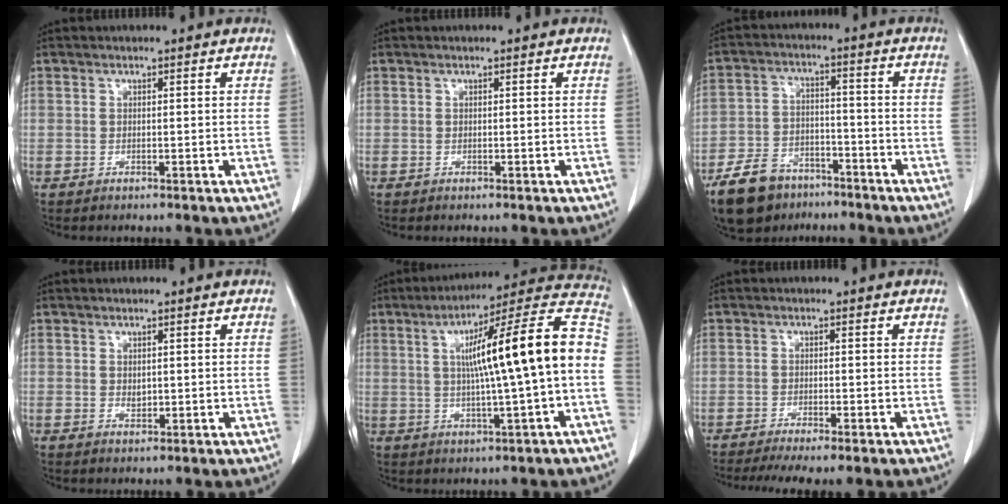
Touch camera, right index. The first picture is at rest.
{"total": 0.0}
{"total": 10.4, "force": [-7.7, 5.8, 4.0], "torque": [-0.091, 0.000, -0.134]}
{"total": 0.9, "force": [0.0, 0.6, 0.6], "torque": [-0.007, 0.001, 0.005]}
{"total": 17.9, "force": [0.7, 0.4, 17.9], "torque": [-0.260, 0.035, 0.005]}
{"total": 6.7, "force": [-5.2, 0.6, 4.3], "torque": [-0.064, -0.013, -0.080]}